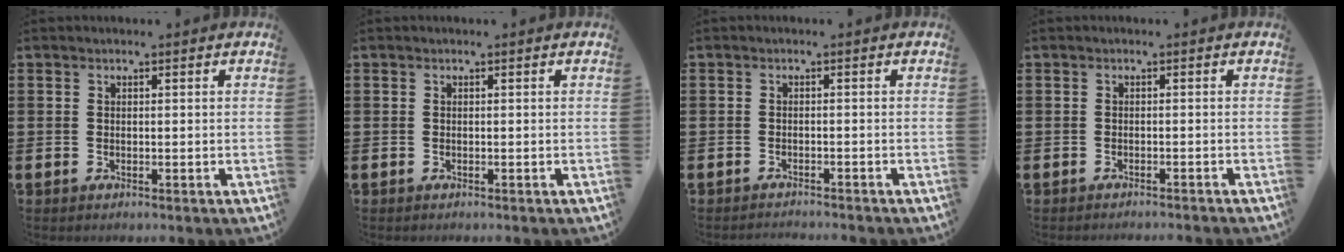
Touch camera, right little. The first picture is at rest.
{"total": 0.0}
{"total": 1.0, "force": [-1.0, -0.1, 0.0], "torque": [-0.001, 0.001, -0.021]}
{"total": 0.7, "force": [-0.7, -0.2, 0.0], "torque": [0.001, 0.001, -0.015]}